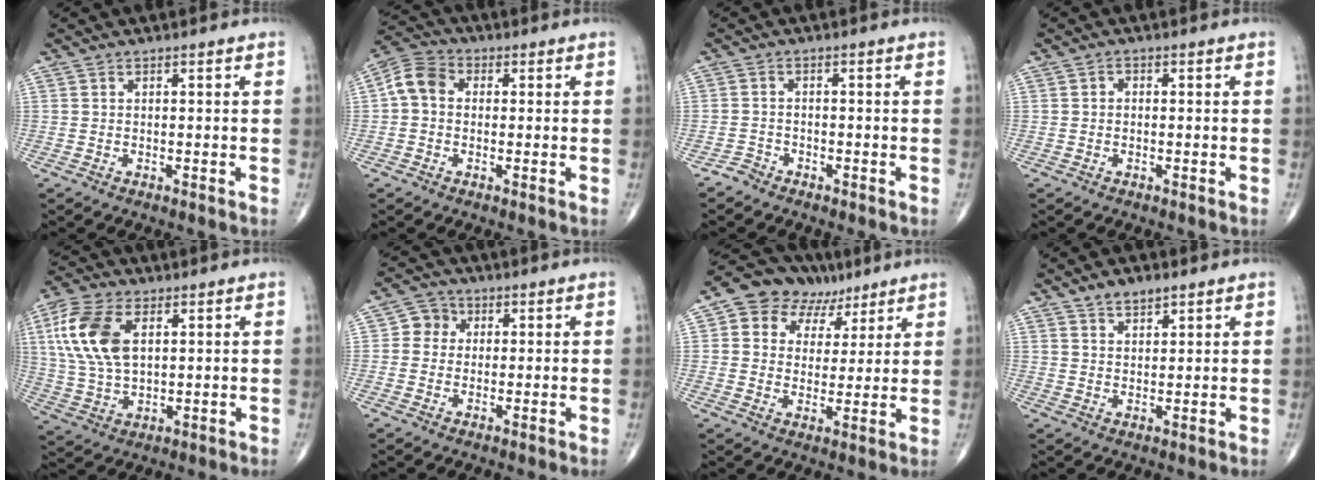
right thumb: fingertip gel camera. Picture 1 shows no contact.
{"total": 6.1, "force": [0.2, 4.7, 3.9], "torque": [-0.068, 0.020, -0.010]}
{"total": 2.0, "force": [-1.7, 0.9, -0.2], "torque": [0.002, 0.002, -0.037]}
{"total": 0.9, "force": [-0.1, 0.7, 0.5], "torque": [-0.003, 0.004, -0.006]}
{"total": 14.0, "force": [3.9, 7.9, 11.0], "torque": [-0.237, -0.001, 0.078]}
{"total": 4.2, "force": [0.6, 3.9, 1.4], "torque": [0.003, 0.007, 0.000]}
{"total": 12.1, "force": [6.2, 9.1, 5.0], "torque": [-0.040, 0.004, 0.098]}
{"total": 4.1, "force": [2.9, 2.0, 2.2], "torque": [-0.025, -0.014, 0.050]}